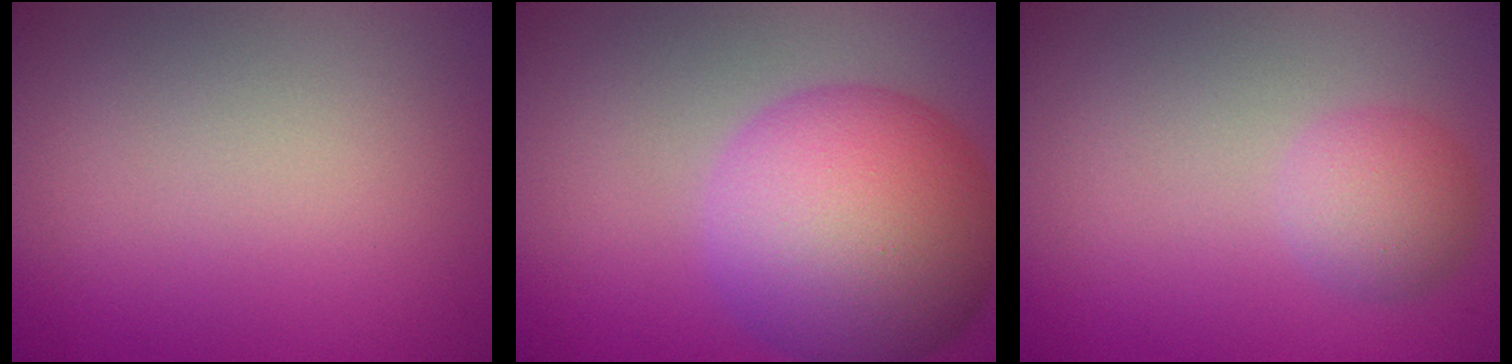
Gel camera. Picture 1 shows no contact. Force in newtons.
{"total": 12.2, "press": 12.2, "slide": 0.2}
{"total": 2.6, "press": 2.6, "slide": 0.1}